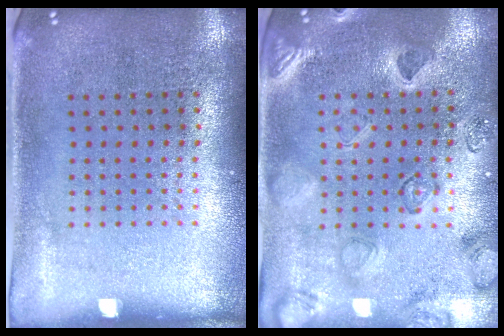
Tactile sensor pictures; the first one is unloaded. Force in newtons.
{"total": 2.4, "press": 2.3, "slide": 0.7}